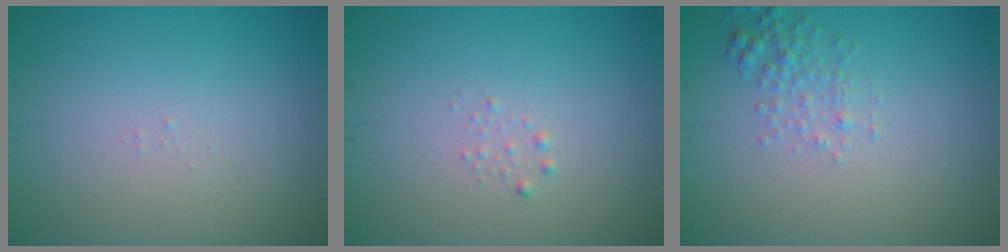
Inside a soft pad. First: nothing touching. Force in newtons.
{"total": 0.6, "press": 0.6, "slide": 0.0}
{"total": 1.6, "press": 1.6, "slide": 0.1}